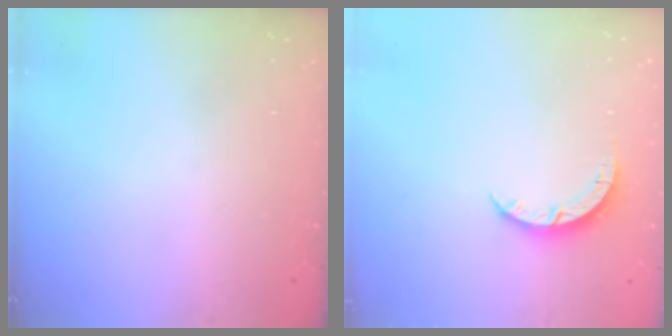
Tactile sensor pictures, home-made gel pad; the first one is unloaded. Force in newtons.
{"total": 3.5, "press": 3.5, "slide": 0.3}